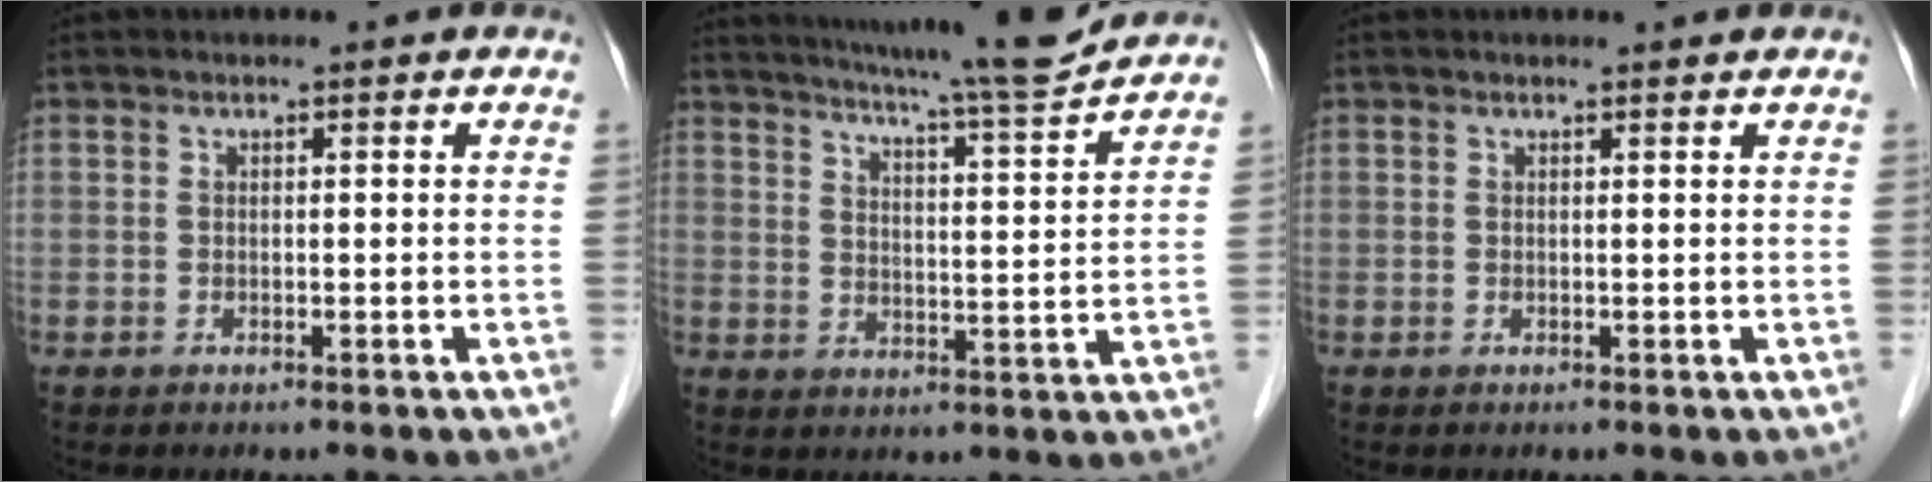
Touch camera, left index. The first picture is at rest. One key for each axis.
{"total": 14.4, "fx": 13.2, "fy": -0.9, "fz": 5.5, "tx": -0.094, "ty": -0.023, "tz": 0.184}
{"total": 1.0, "fx": 1.0, "fy": -0.1, "fz": 0.1, "tx": -0.011, "ty": -0.002, "tz": 0.012}